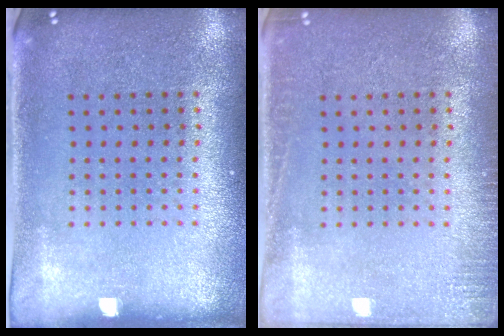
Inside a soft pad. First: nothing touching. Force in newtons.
{"total": 1.4, "press": 1.4, "slide": 0.4}